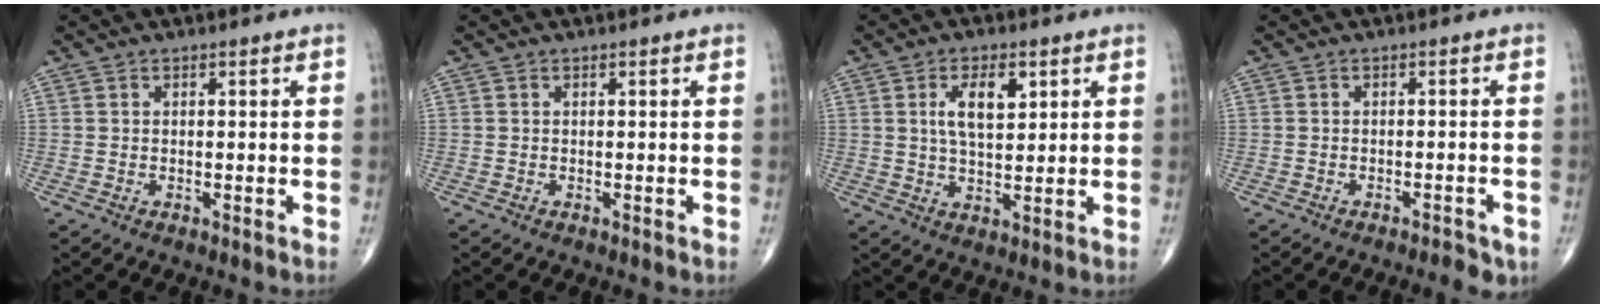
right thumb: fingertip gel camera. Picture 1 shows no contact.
{"total": 0.0}
{"total": 7.2, "force": [2.5, 3.4, 5.9], "torque": [-0.096, -0.010, 0.046]}
{"total": 4.1, "force": [-3.2, 1.4, 2.2], "torque": [-0.029, 0.016, -0.036]}